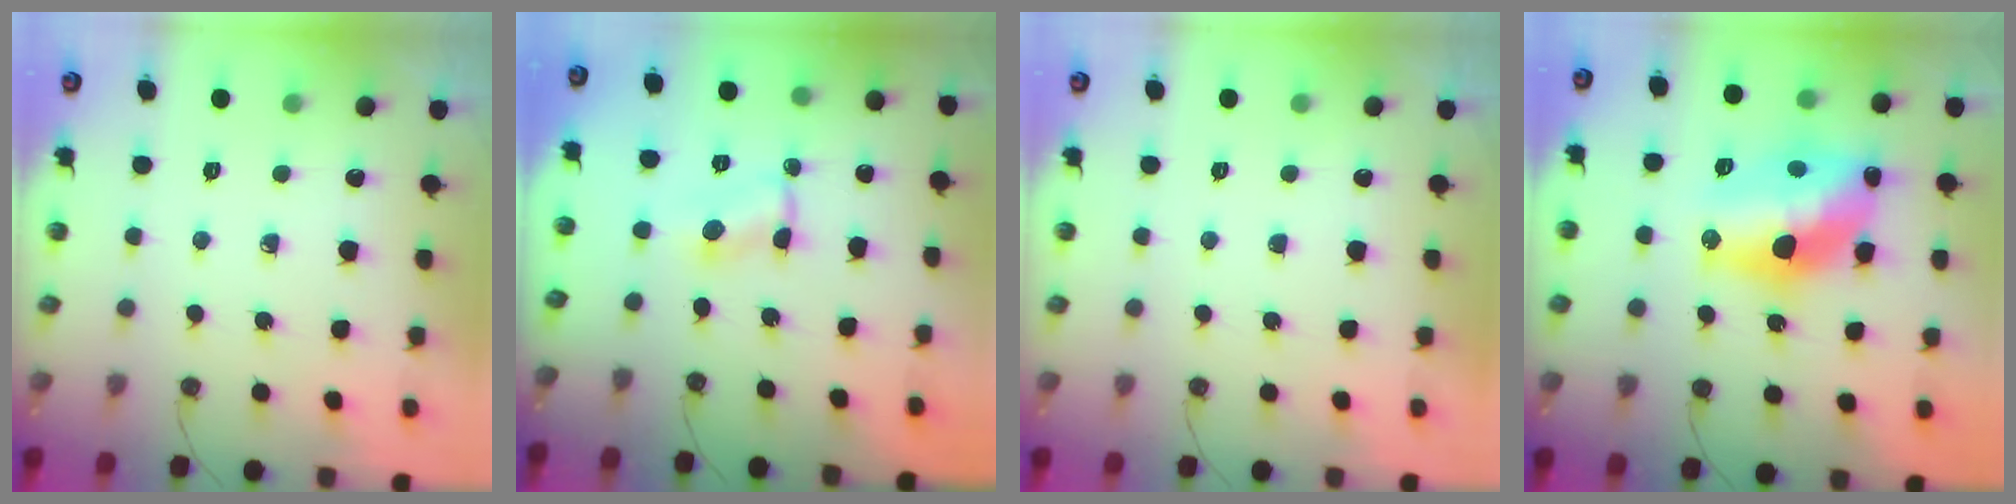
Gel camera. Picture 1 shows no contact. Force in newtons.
{"total": 0.8, "press": 0.6, "slide": 0.5}
{"total": 0.0}
{"total": 16.9, "press": 16.4, "slide": 4.2}